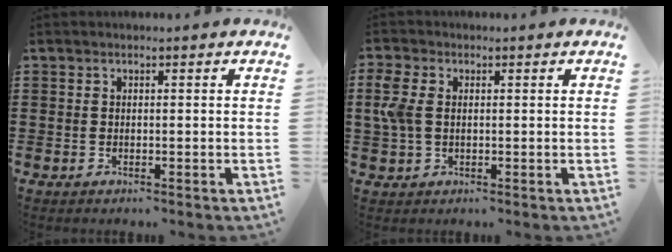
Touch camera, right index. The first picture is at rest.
{"total": 4.6, "force": [0.5, 3.0, 3.5], "torque": [-0.103, 0.000, 0.000]}